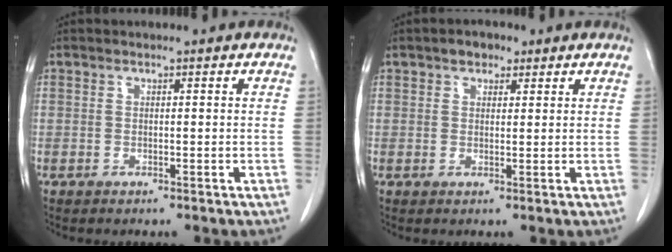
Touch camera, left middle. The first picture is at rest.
{"total": 2.4, "force": [1.5, 1.5, 1.1], "torque": [-0.018, 0.007, 0.022]}